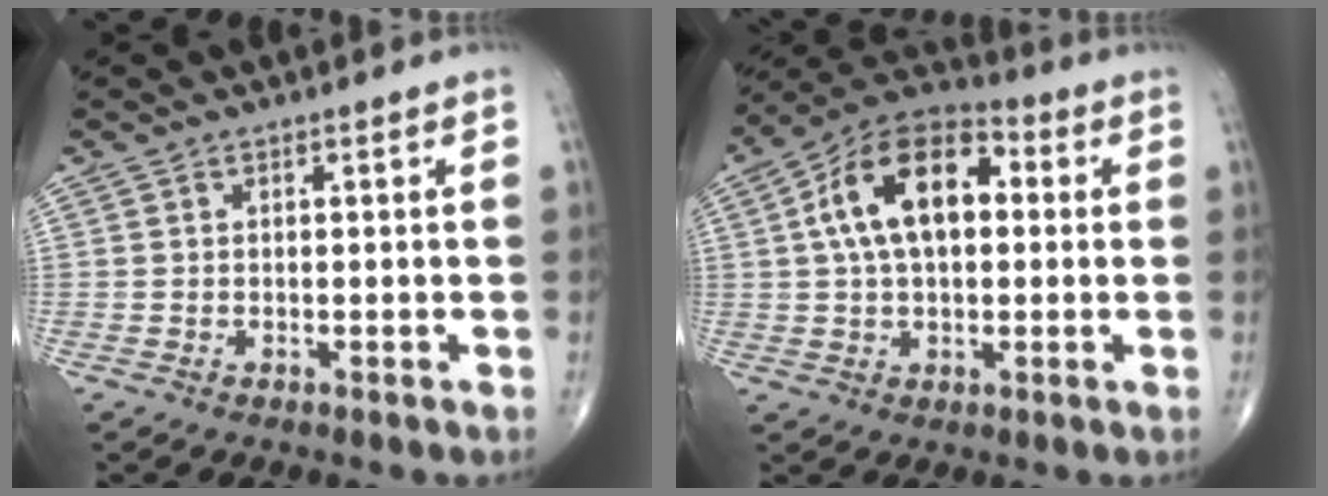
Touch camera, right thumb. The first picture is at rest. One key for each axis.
{"total": 16.0, "fx": 2.8, "fy": 9.3, "fz": 12.8, "tx": -0.210, "ty": 0.031, "tz": 0.039}